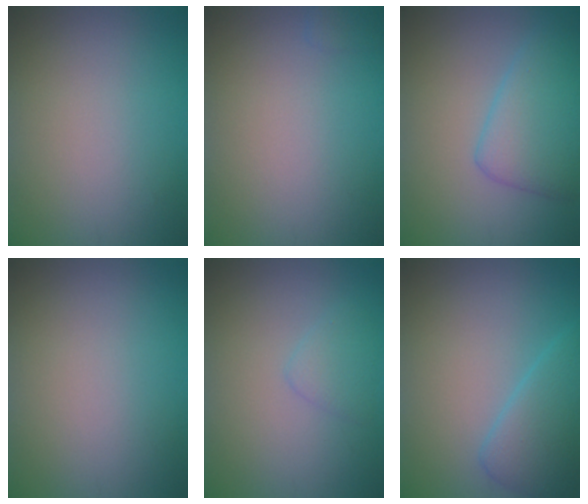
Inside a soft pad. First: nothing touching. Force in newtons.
{"total": 0.7, "press": 0.7, "slide": 0.0}
{"total": 4.9, "press": 4.9, "slide": 0.2}
{"total": 0.0}
{"total": 1.6, "press": 1.6, "slide": 0.1}
{"total": 3.9, "press": 3.9, "slide": 0.2}